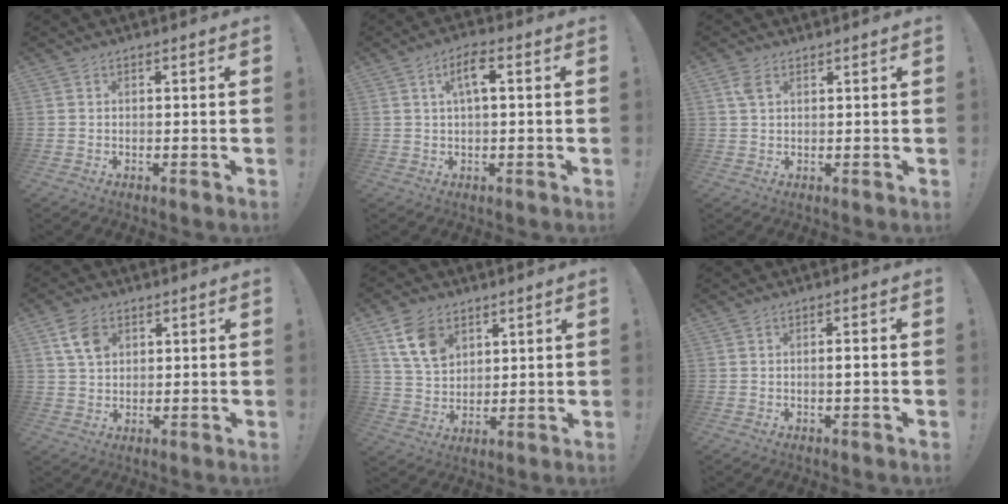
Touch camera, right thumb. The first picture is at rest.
{"total": 5.6, "force": [1.4, 1.7, 5.2], "torque": [-0.095, 0.008, 0.019]}
{"total": 3.2, "force": [1.8, 1.5, 2.1], "torque": [-0.044, 0.000, 0.034]}
{"total": 7.4, "force": [3.2, 5.3, 4.1], "torque": [-0.072, -0.002, 0.063]}
{"total": 12.0, "force": [6.0, 8.6, 6.0], "torque": [-0.111, -0.011, 0.123]}
{"total": 1.9, "force": [-0.6, -0.1, 1.8], "torque": [-0.032, 0.002, -0.013]}